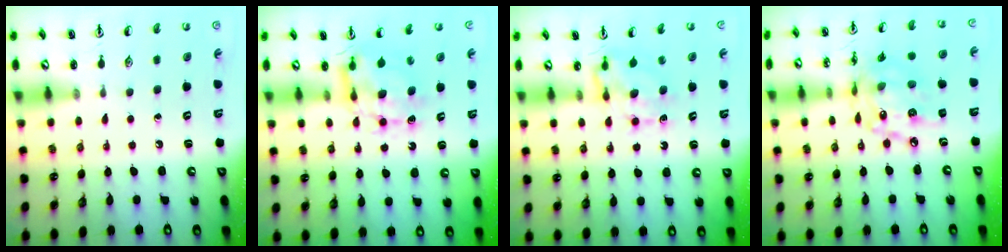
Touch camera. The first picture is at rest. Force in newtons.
{"total": 7.7, "press": 7.7, "slide": 0.5}
{"total": 7.0, "press": 7.0, "slide": 0.6}
{"total": 16.4, "press": 16.4, "slide": 1.1}